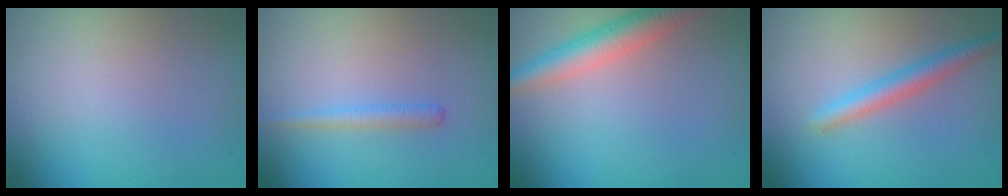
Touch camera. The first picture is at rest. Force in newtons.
{"total": 1.3, "press": 1.3, "slide": 0.0}
{"total": 4.6, "press": 4.6, "slide": 0.2}
{"total": 2.5, "press": 2.5, "slide": 0.2}